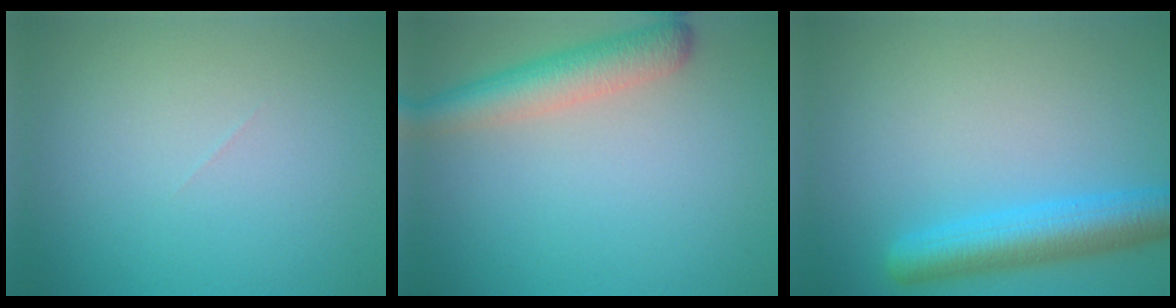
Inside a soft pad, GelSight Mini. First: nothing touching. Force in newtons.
{"total": 4.4, "press": 4.3, "slide": 0.2}
{"total": 5.4, "press": 5.4, "slide": 0.3}